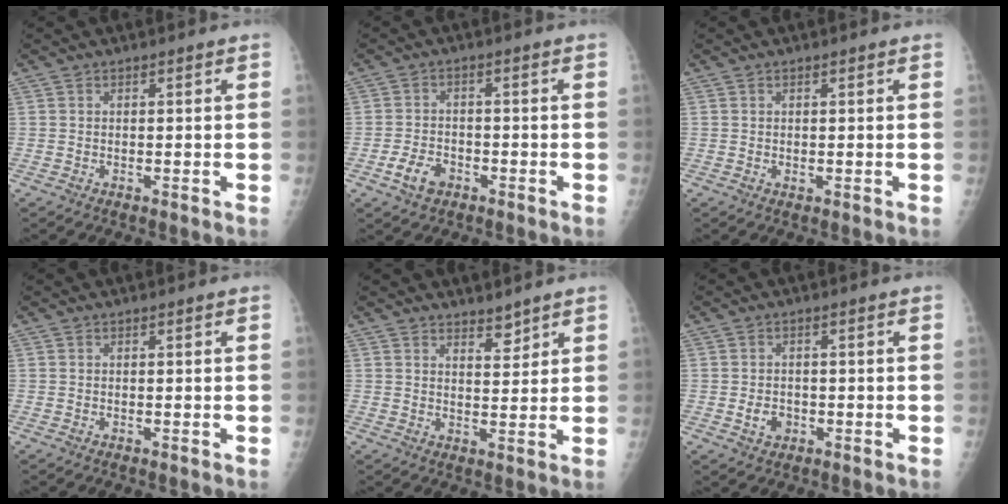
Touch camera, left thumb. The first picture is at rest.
{"total": 4.7, "force": [-2.4, 3.2, 2.6], "torque": [-0.042, 0.014, -0.041]}
{"total": 0.7, "force": [0.2, 0.4, 0.5], "torque": [-0.006, -0.002, 0.005]}
{"total": 0.0}
{"total": 3.3, "force": [2.8, 1.2, 1.2], "torque": [-0.006, -0.024, 0.047]}
{"total": 3.0, "force": [-0.9, 2.4, 1.6], "torque": [-0.019, 0.003, -0.009]}